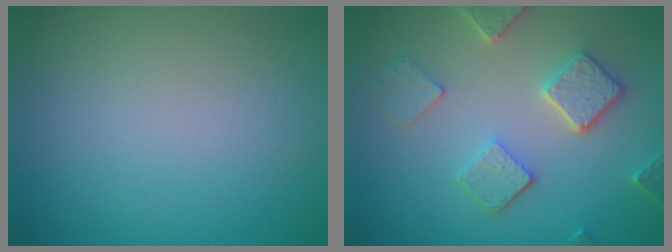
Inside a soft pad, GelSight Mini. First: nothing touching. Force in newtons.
{"total": 4.7, "press": 3.8, "slide": 2.8}